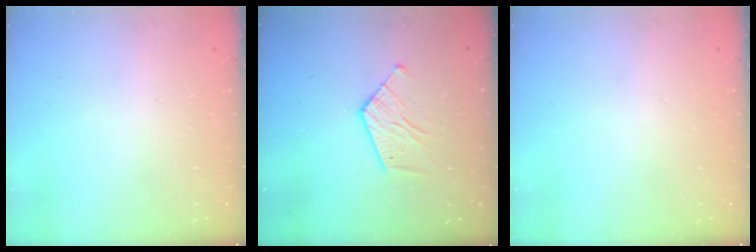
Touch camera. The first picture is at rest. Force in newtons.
{"total": 8.7, "press": 8.7, "slide": 0.5}
{"total": 0.0}